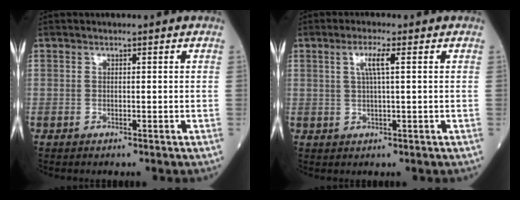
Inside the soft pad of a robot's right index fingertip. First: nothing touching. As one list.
[{"total": 3.2, "force": [1.0, -0.1, 3.0], "torque": [-0.061, 0.004, 0.020]}]